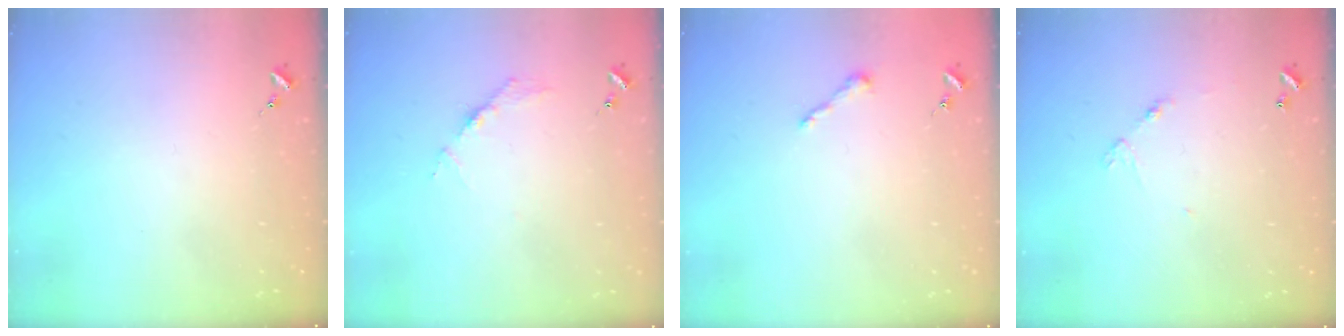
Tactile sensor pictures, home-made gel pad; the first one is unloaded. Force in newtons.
{"total": 3.8, "press": 3.8, "slide": 0.4}
{"total": 4.3, "press": 4.3, "slide": 0.5}
{"total": 4.6, "press": 4.6, "slide": 0.3}